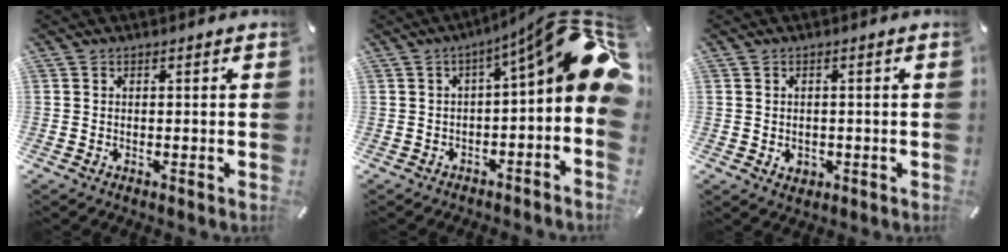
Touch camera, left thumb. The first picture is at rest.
{"total": 14.6, "force": [4.3, 2.9, 13.6], "torque": [-0.180, -0.039, 0.063]}
{"total": 2.2, "force": [-0.4, 2.0, 0.8], "torque": [-0.016, 0.003, -0.008]}